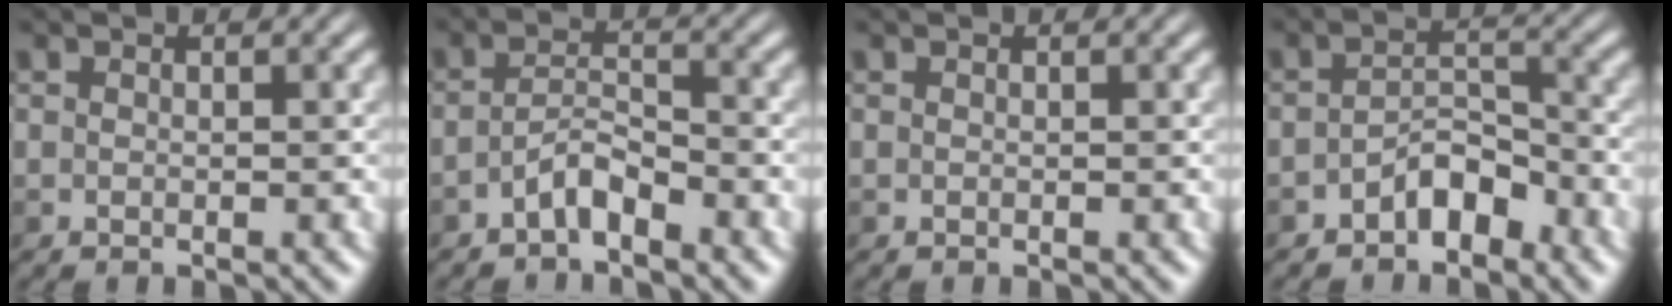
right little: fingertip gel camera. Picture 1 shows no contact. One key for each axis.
{"total": 3.4, "fx": -3.1, "fy": 0.3, "fz": 1.4, "tx": -0.034, "ty": 0.008, "tz": -0.062}
{"total": 0.0}
{"total": 3.3, "fx": -3.2, "fy": 0.5, "fz": 0.7, "tx": -0.010, "ty": 0.014, "tz": -0.059}